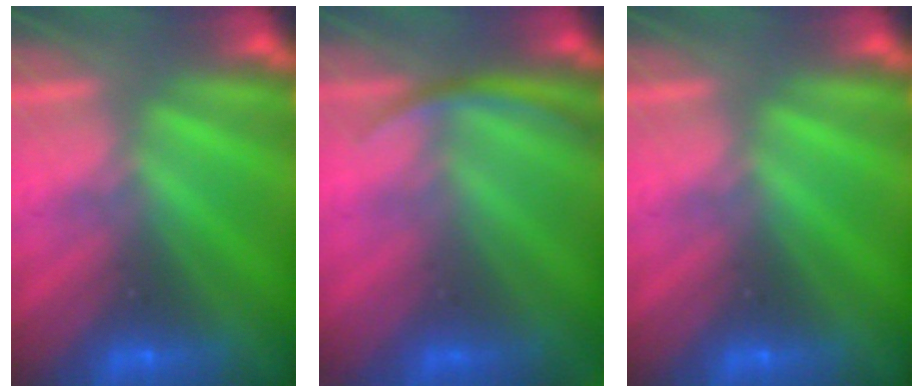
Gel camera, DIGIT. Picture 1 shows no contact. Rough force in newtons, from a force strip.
{"total": 2.9}
{"total": 0.0}